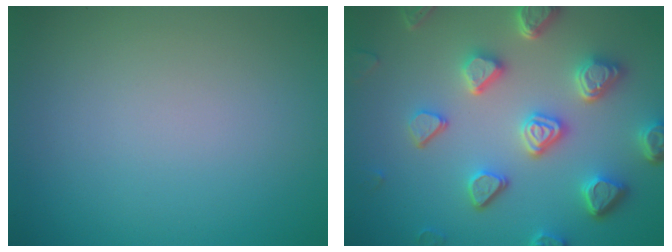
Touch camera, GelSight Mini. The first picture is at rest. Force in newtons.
{"total": 6.5, "press": 5.3, "slide": 3.8}